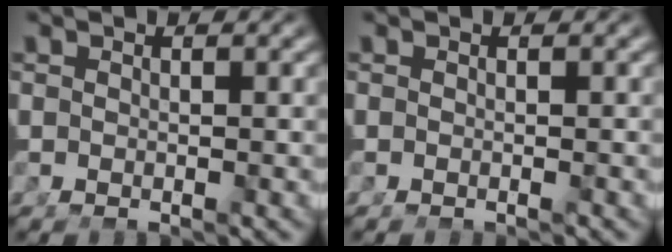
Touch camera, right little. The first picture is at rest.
{"total": 0.5, "force": [-0.5, 0.1, 0.1], "torque": [-0.002, 0.000, -0.007]}